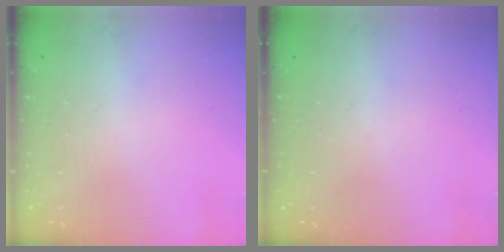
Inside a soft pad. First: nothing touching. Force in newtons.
{"total": 0.0}